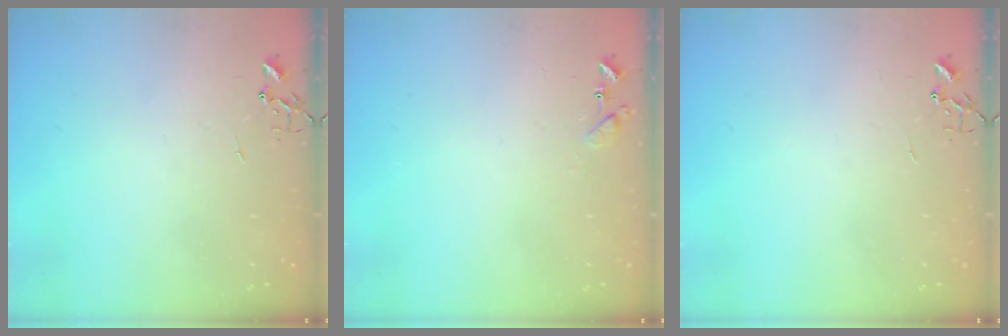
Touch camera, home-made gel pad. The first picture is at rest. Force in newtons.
{"total": 6.7, "press": 6.6, "slide": 0.8}
{"total": 0.0}